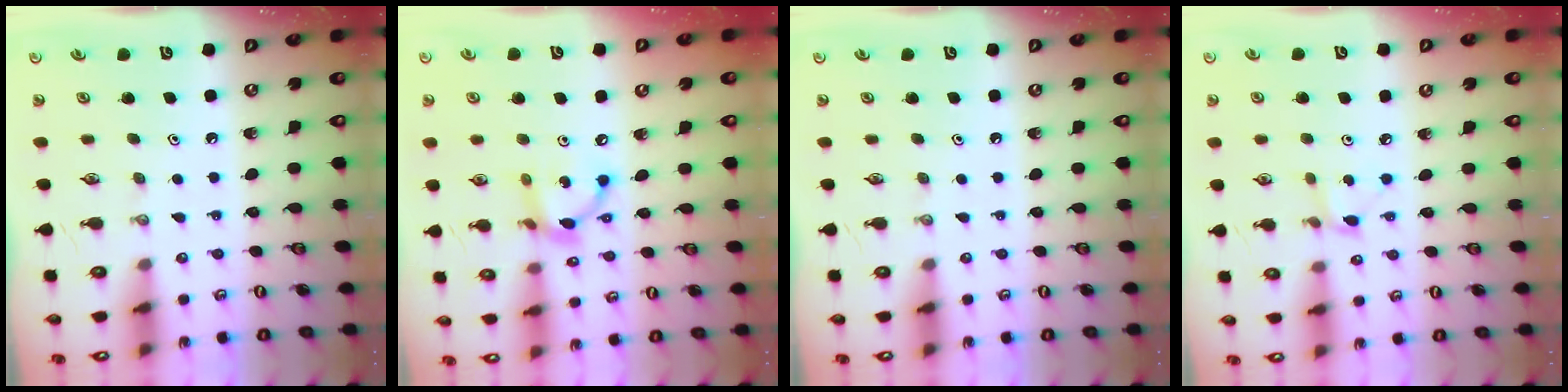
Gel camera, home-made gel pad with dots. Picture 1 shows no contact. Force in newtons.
{"total": 9.6, "press": 9.6, "slide": 0.5}
{"total": 0.0}
{"total": 2.7, "press": 2.7, "slide": 0.3}